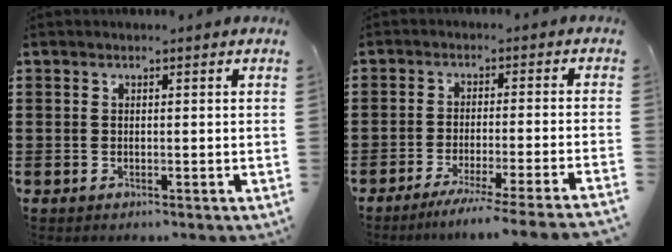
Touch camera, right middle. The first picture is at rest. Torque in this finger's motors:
{"motor_torque": [1.82, -0.32, 0.17, 0.11]}